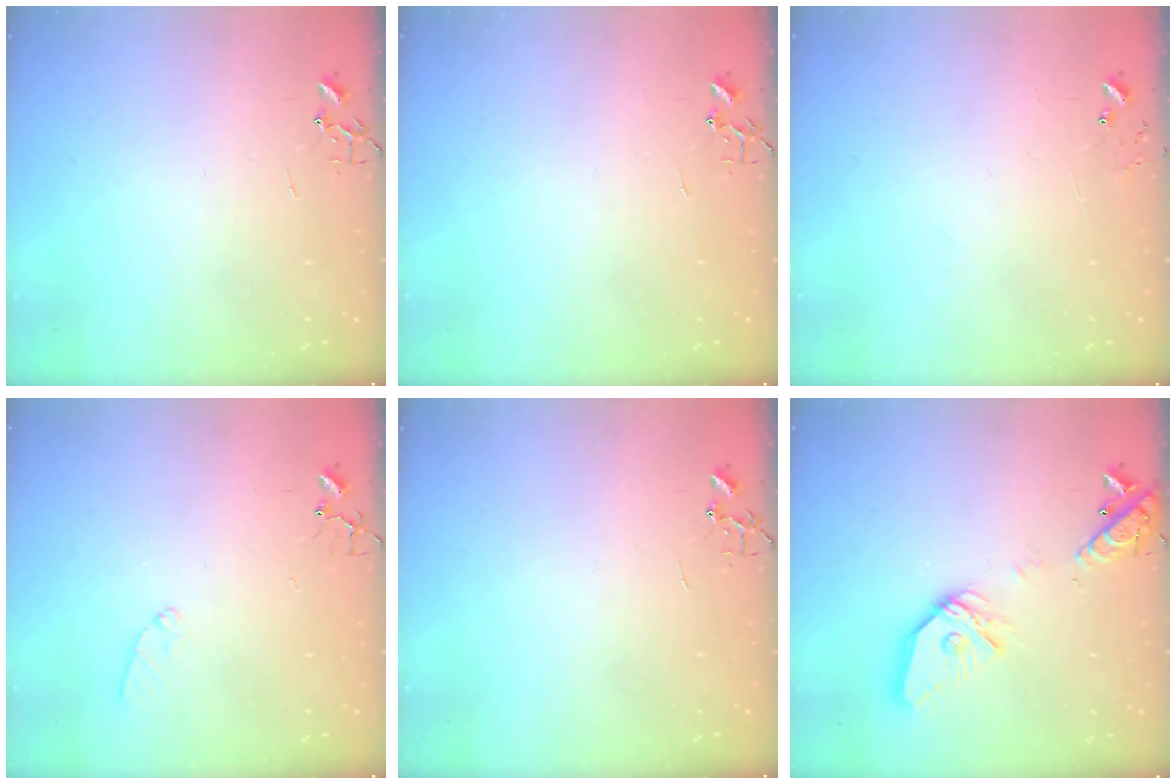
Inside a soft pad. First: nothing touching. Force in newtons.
{"total": 0.0}
{"total": 6.3, "press": 6.3, "slide": 0.5}
{"total": 5.7, "press": 5.7, "slide": 0.6}
{"total": 0.0}
{"total": 17.0, "press": 16.8, "slide": 2.6}